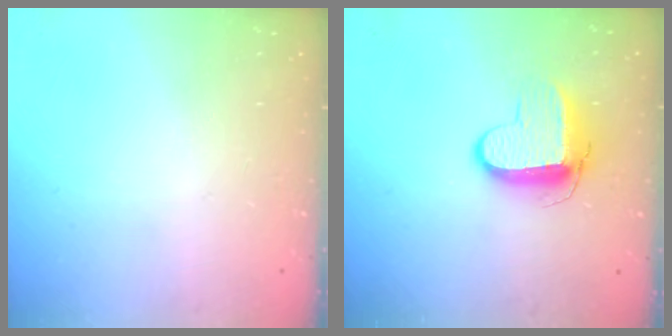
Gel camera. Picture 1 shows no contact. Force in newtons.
{"total": 9.5, "press": 9.5, "slide": 0.8}